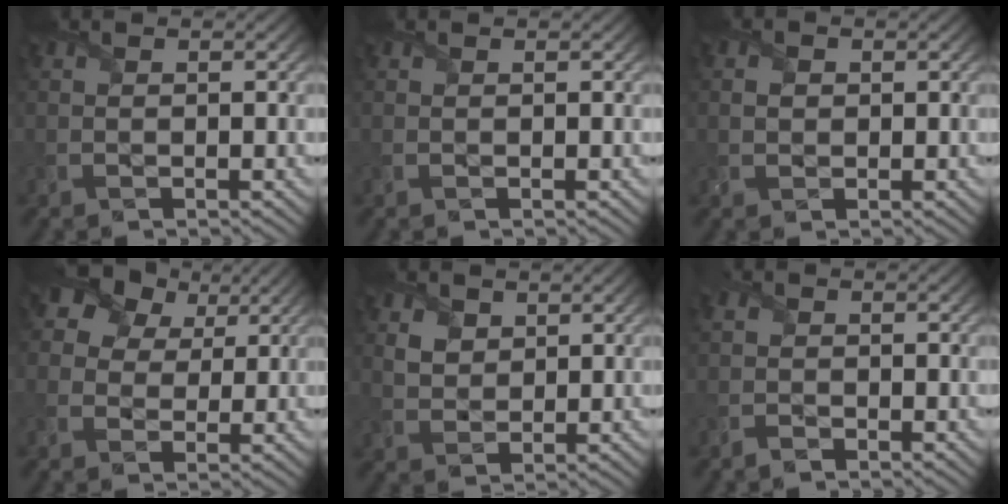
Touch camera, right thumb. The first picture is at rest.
{"total": 0.0}
{"total": 1.0, "force": [0.2, 0.9, 0.4], "torque": [-0.018, -0.001, -0.002]}
{"total": 8.5, "force": [4.6, 6.1, 3.9], "torque": [-0.101, 0.025, 0.062]}
{"total": 2.9, "force": [1.6, 2.1, 1.2], "torque": [-0.043, -0.002, 0.027]}
{"total": 1.4, "force": [-0.9, 0.9, 0.7], "torque": [-0.020, 0.000, -0.026]}